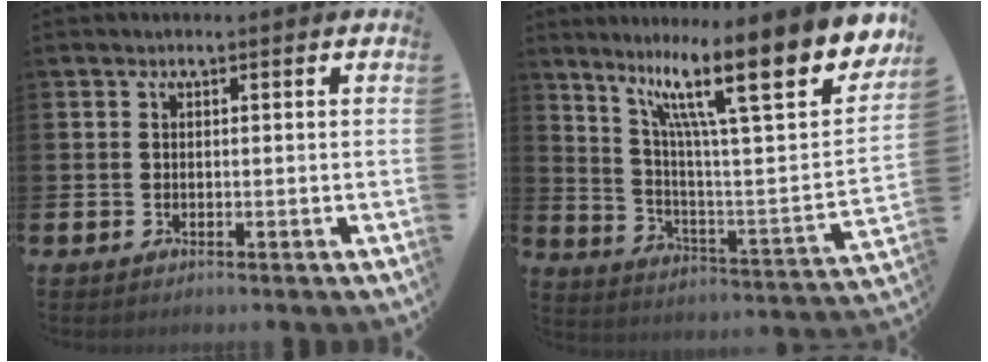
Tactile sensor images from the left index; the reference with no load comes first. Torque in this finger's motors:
{"motor_torque": [1.92, -0.22, 1.05, 0.21]}